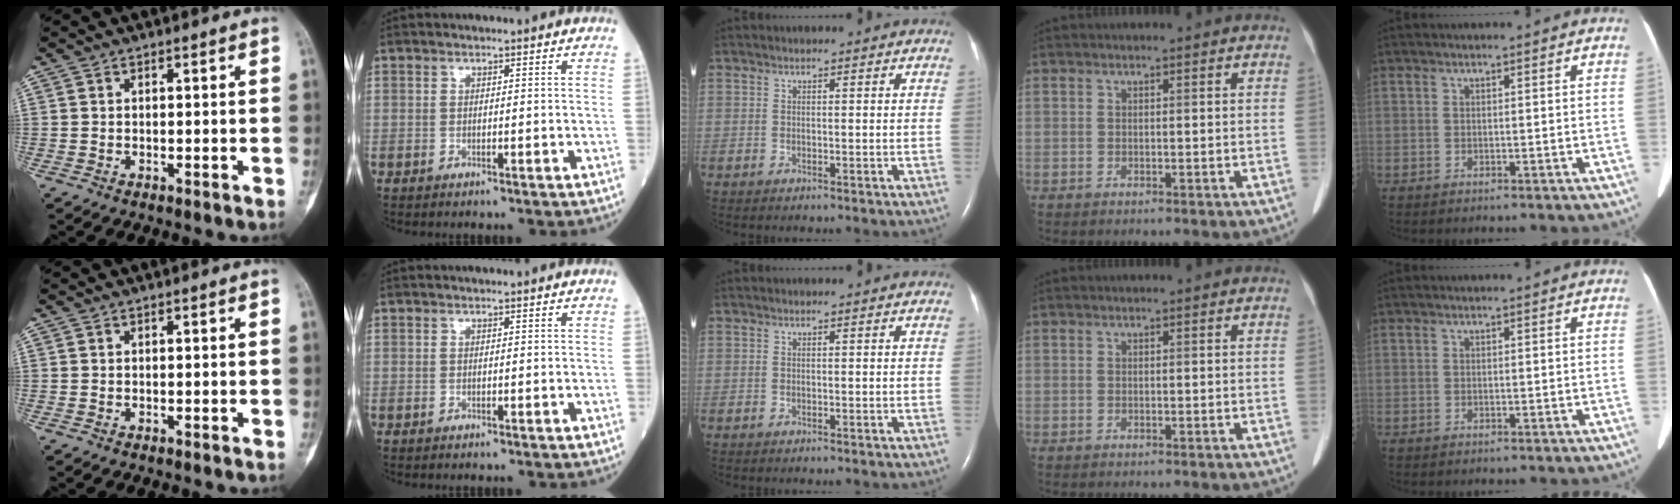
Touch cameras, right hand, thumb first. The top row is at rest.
{}